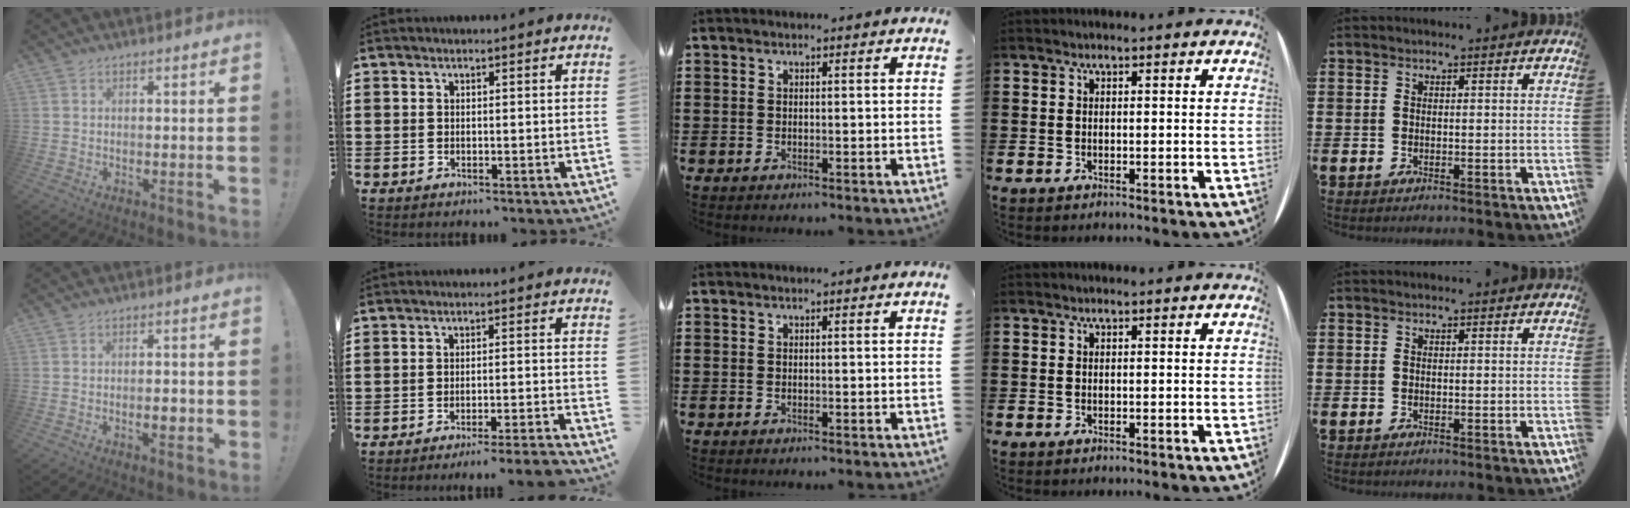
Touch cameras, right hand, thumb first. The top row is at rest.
{"thumb": {"total": 3.2, "force": [-1.0, 1.1, 2.8], "torque": [-0.031, 0.000, -0.020]}, "index": {"total": 3.1, "force": [-2.8, -0.7, 0.9], "torque": [-0.015, -0.005, -0.057]}}